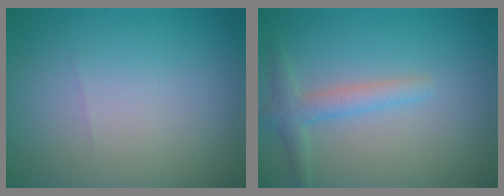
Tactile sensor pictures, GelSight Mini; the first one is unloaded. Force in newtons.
{"total": 2.3, "press": 2.3, "slide": 0.1}